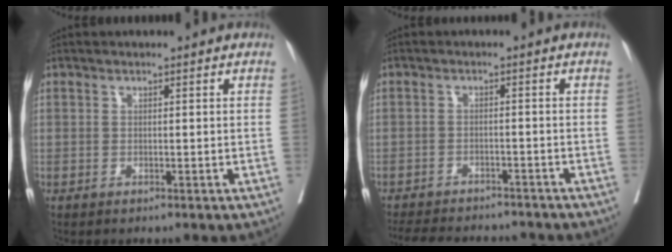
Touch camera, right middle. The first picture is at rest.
{"total": 13.7, "force": [-12.4, 3.5, 4.7], "torque": [-0.097, -0.004, -0.167]}